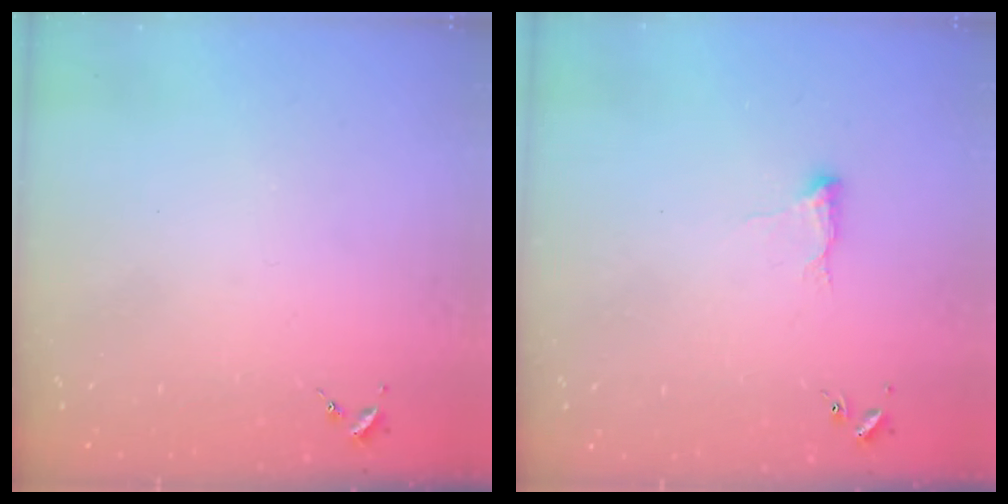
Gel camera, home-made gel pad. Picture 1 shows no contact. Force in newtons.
{"total": 5.1, "press": 5.1, "slide": 0.6}